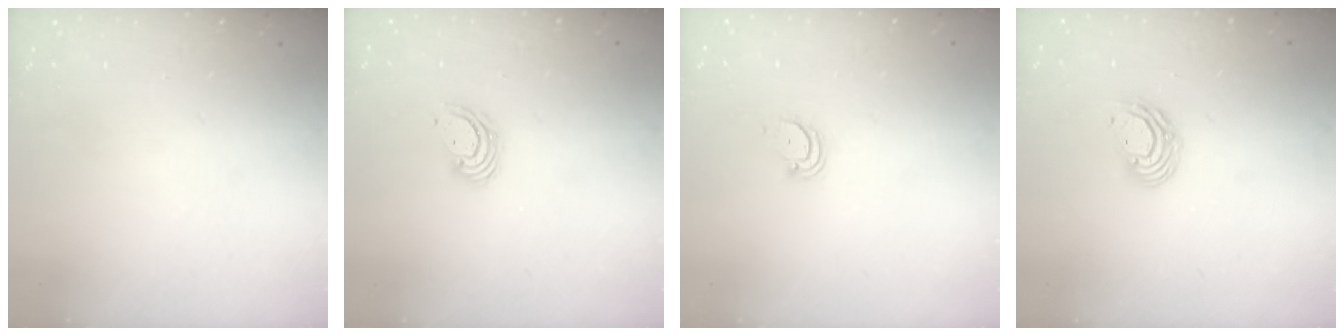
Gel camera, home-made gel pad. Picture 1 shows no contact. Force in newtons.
{"total": 4.6, "press": 4.6, "slide": 0.2}
{"total": 3.0, "press": 3.0, "slide": 0.2}
{"total": 6.9, "press": 6.9, "slide": 0.8}